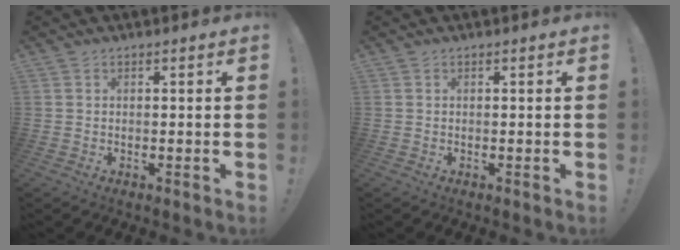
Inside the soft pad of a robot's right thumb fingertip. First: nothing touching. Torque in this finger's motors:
{"motor_torque": [0.00, 0.00, 0.00, 0.00, 0.00]}